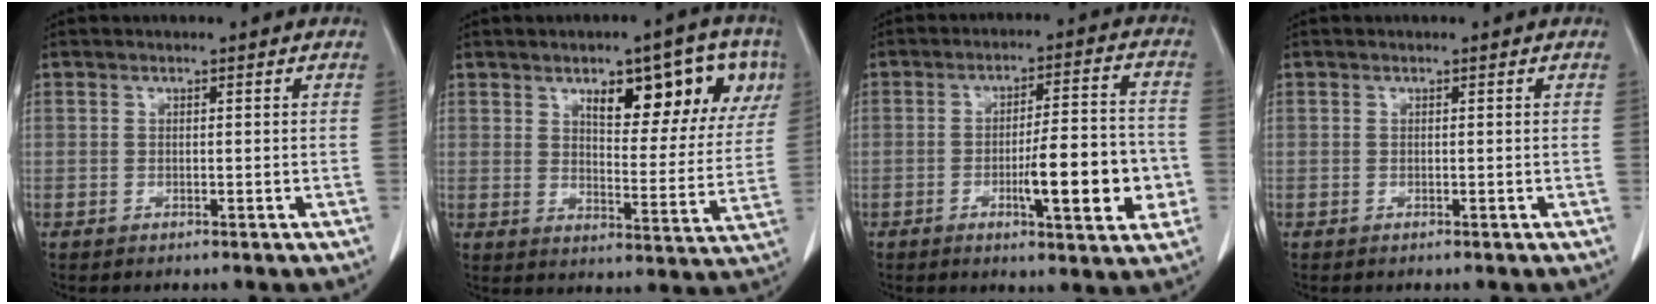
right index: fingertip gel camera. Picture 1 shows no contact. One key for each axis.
{"total": 14.9, "fx": 7.2, "fy": 4.8, "fz": 12.2, "tx": -0.146, "ty": 0.012, "tz": 0.100}
{"total": 12.2, "fx": -3.3, "fy": 2.1, "fz": 11.6, "tx": -0.171, "ty": 0.006, "tz": -0.047}
{"total": 0.0}